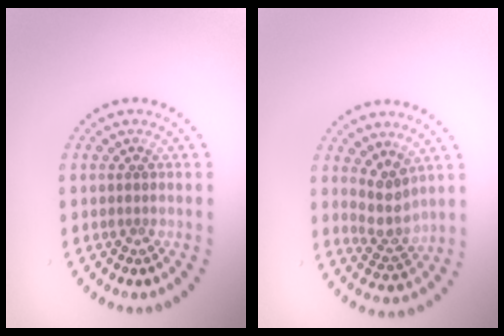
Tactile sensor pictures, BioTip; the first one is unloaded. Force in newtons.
{"total": 2.9, "press": 2.3, "slide": 1.8}